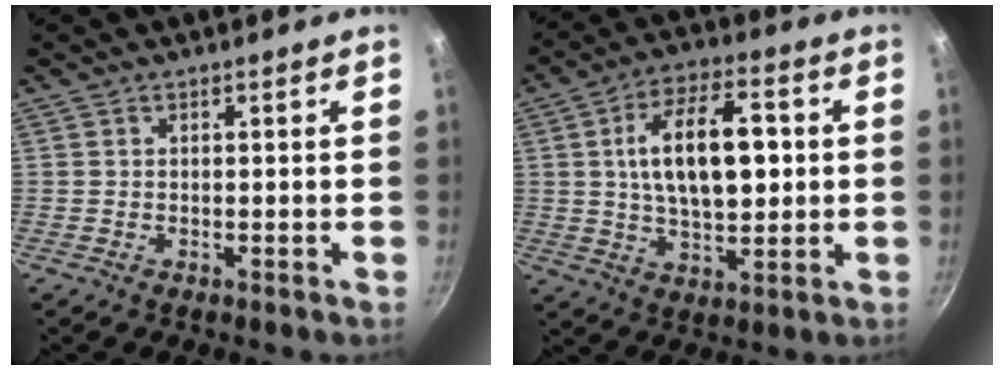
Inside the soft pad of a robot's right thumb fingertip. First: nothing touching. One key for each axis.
{"total": 15.5, "fx": 2.0, "fy": 7.8, "fz": 13.3, "tx": -0.208, "ty": 0.005, "tz": 0.033}